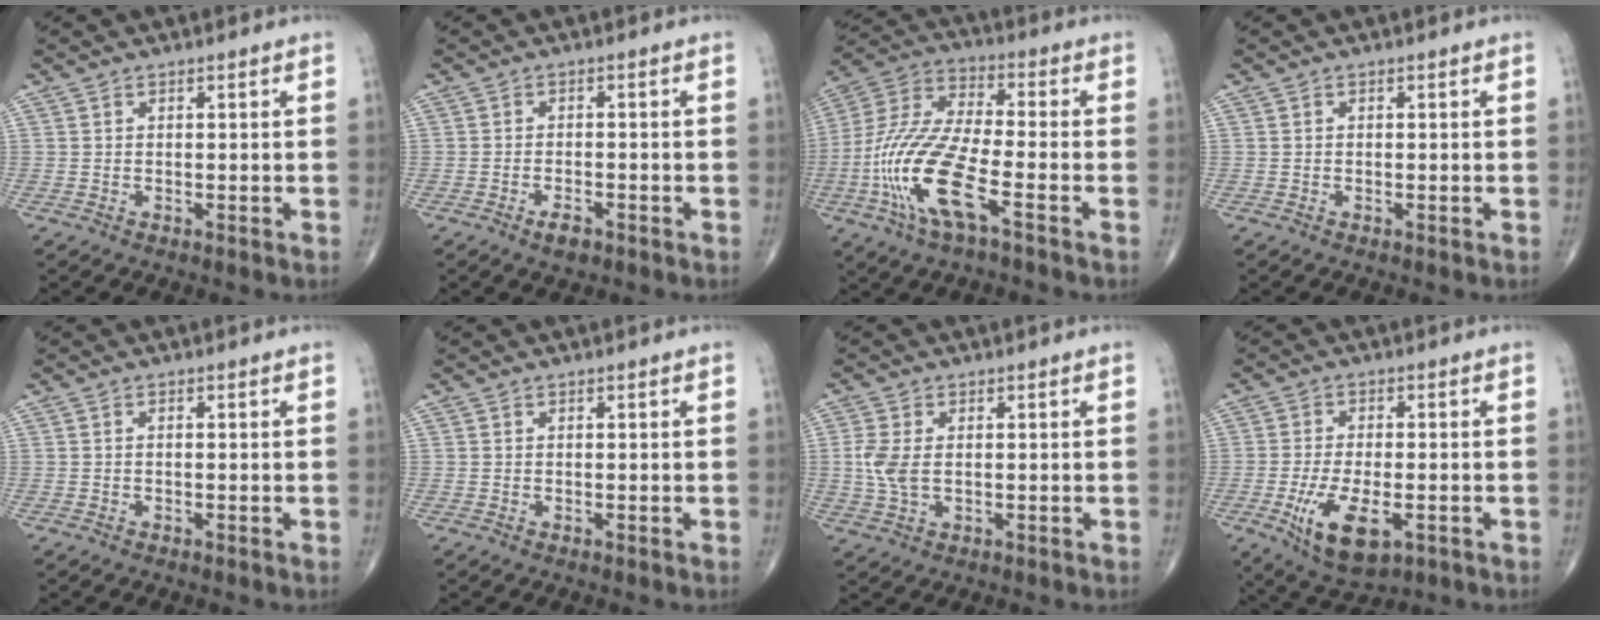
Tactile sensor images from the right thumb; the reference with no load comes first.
{"total": 3.0, "force": [-1.8, 1.3, 2.0], "torque": [-0.031, 0.005, -0.031]}
{"total": 17.7, "force": [-6.2, 5.2, 15.8], "torque": [-0.354, 0.021, -0.122]}
{"total": 0.0}
{"total": 0.0}
{"total": 0.0}
{"total": 5.4, "force": [0.2, 3.2, 4.3], "torque": [-0.109, 0.001, 0.005]}
{"total": 11.1, "force": [-3.7, 5.1, 9.1], "torque": [-0.165, -0.006, -0.055]}